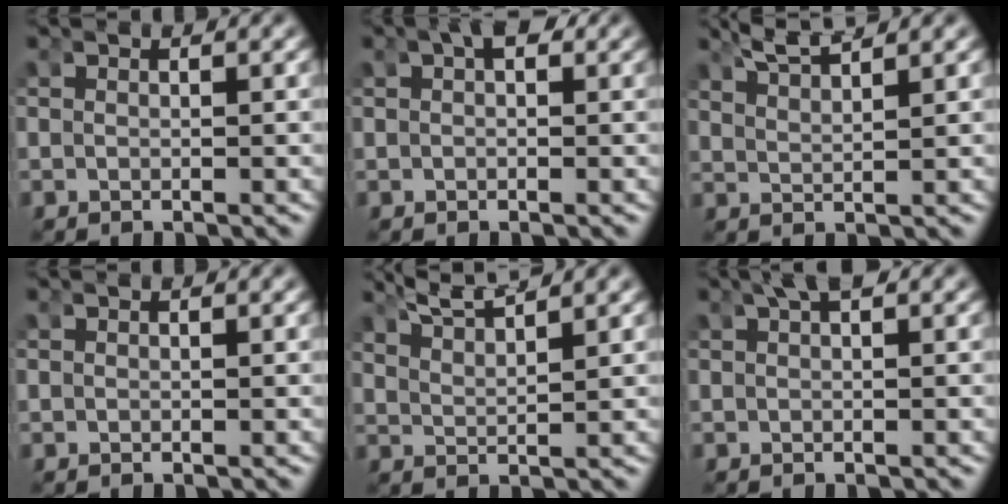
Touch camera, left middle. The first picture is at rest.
{"total": 1.4, "force": [0.7, 0.7, 1.0], "torque": [-0.012, 0.006, 0.008]}
{"total": 3.7, "force": [3.2, 0.8, 1.6], "torque": [-0.035, -0.003, 0.060]}
{"total": 0.0}
{"total": 4.6, "force": [3.9, 1.3, 2.2], "torque": [-0.047, 0.000, 0.066]}
{"total": 1.9, "force": [1.3, 0.5, 1.3], "torque": [-0.020, 0.008, 0.019]}